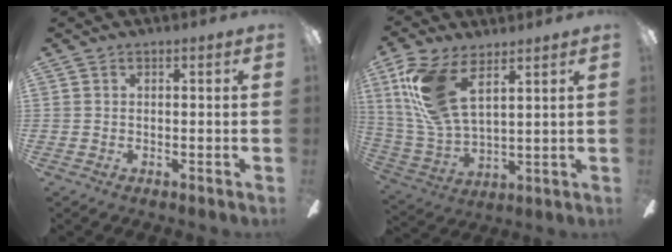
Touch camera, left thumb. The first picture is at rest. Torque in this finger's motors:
{"motor_torque": [0.64, 0.42, 1.30, -1.47, 0.19]}